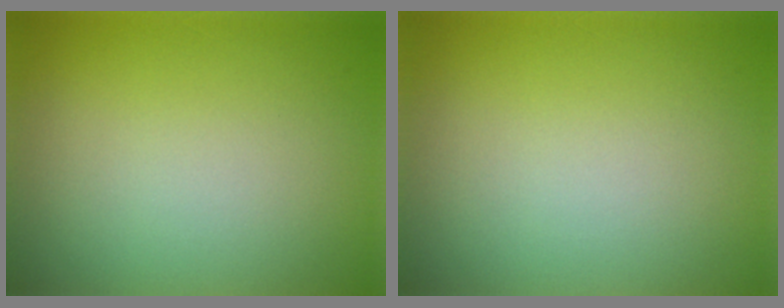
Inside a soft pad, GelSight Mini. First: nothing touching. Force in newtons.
{"total": 0.0}